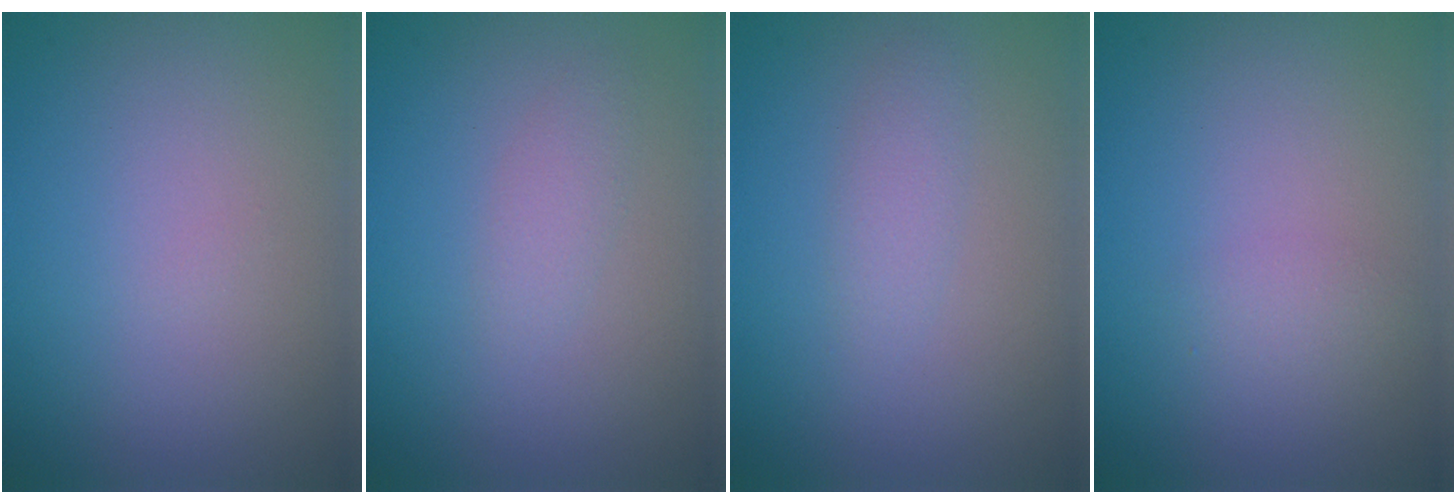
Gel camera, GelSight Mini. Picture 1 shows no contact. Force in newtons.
{"total": 1.3, "press": 1.3, "slide": 0.1}
{"total": 1.4, "press": 1.4, "slide": 0.0}
{"total": 1.0, "press": 1.0, "slide": 0.2}